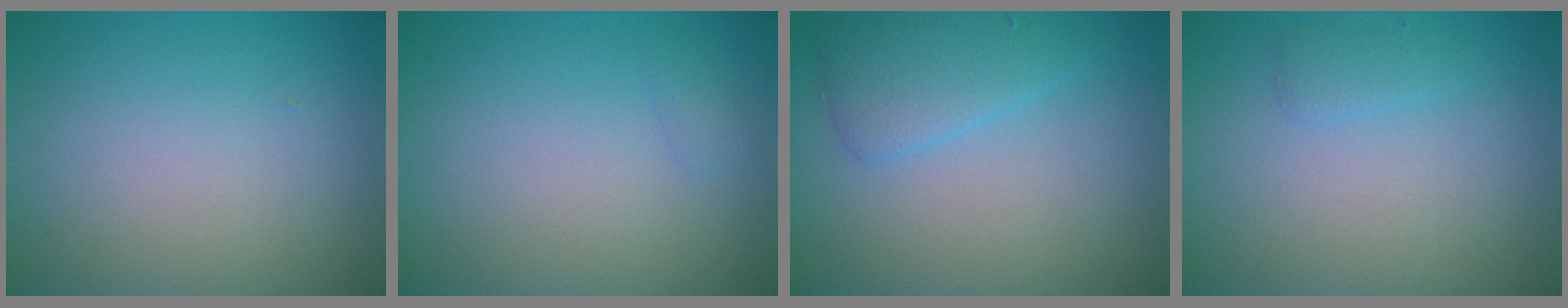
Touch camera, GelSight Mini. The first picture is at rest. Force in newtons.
{"total": 0.6, "press": 0.6, "slide": 0.0}
{"total": 2.9, "press": 2.9, "slide": 0.1}
{"total": 1.0, "press": 1.0, "slide": 0.1}